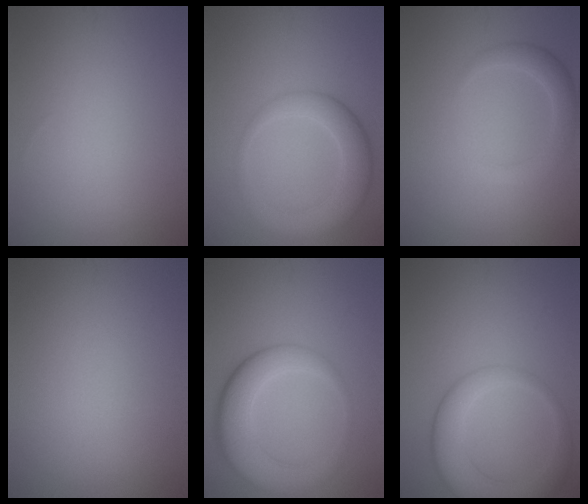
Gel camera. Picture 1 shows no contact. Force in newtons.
{"total": 4.9, "press": 4.9, "slide": 0.2}
{"total": 2.5, "press": 2.5, "slide": 0.2}
{"total": 0.0}
{"total": 6.5, "press": 6.5, "slide": 0.4}
{"total": 5.8, "press": 5.8, "slide": 0.4}